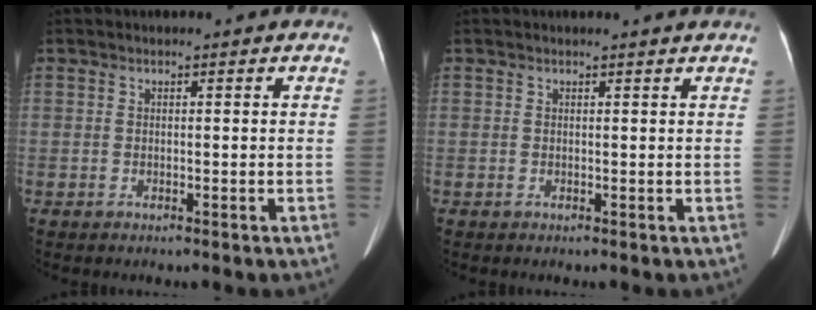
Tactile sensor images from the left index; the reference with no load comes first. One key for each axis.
{"total": 1.1, "fx": 1.0, "fy": -0.2, "fz": 0.3, "tx": -0.014, "ty": -0.005, "tz": 0.015}